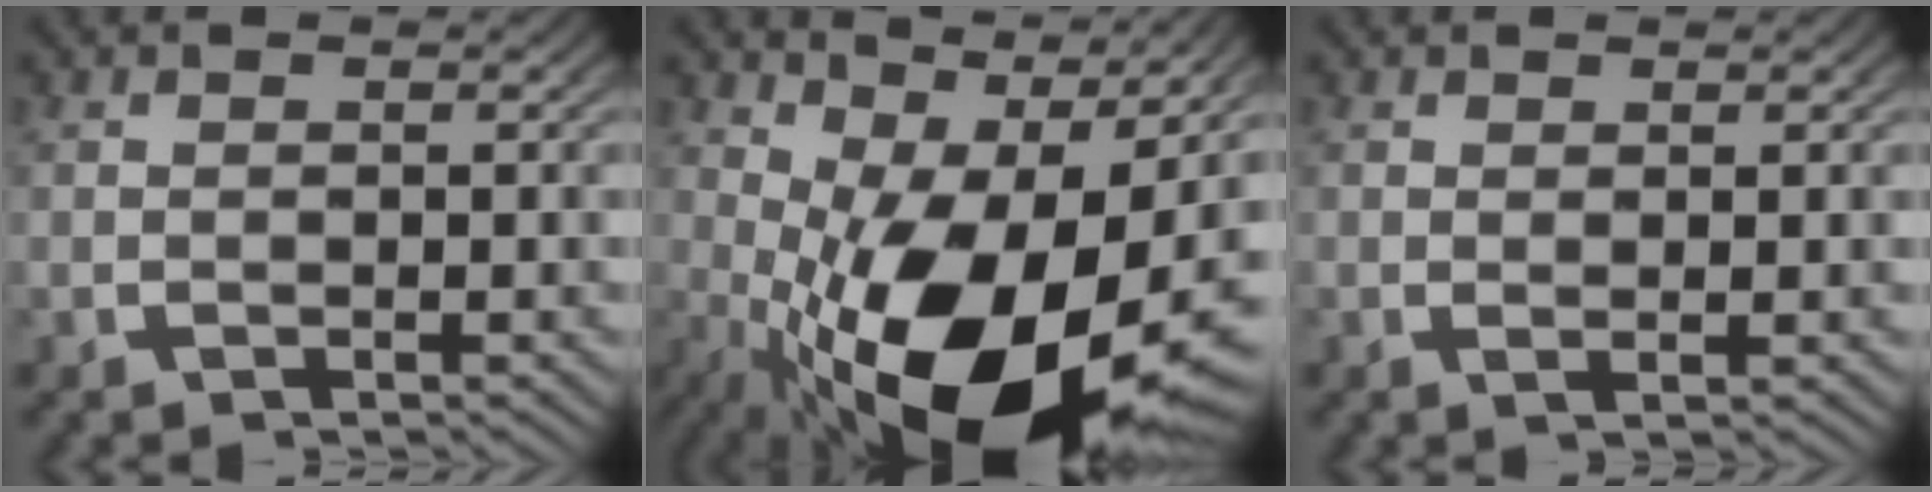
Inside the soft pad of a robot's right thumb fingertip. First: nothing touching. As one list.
[{"total": 17.1, "force": [-1.8, 9.1, 14.4], "torque": [-0.243, -0.068, 0.009]}, {"total": 1.0, "force": [0.7, 0.0, 0.7], "torque": [-0.007, 0.000, 0.011]}]